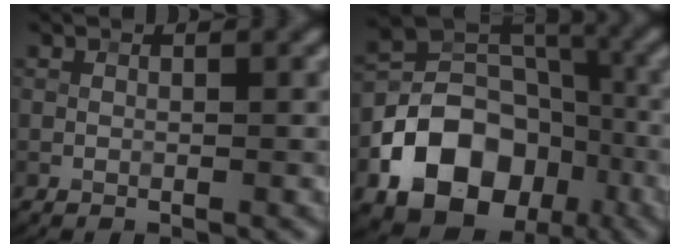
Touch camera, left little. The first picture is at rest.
{"total": 13.3, "force": [-5.7, 10.1, 6.5], "torque": [-0.113, -0.004, -0.116]}